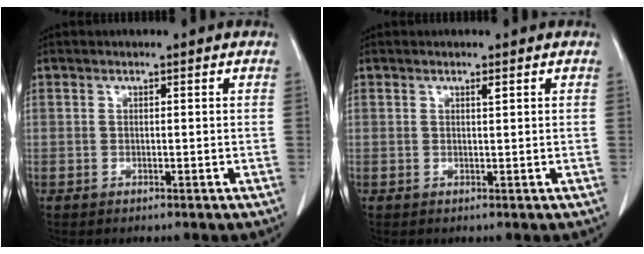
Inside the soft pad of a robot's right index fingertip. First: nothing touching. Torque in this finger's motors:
{"motor_torque": [0.01, 0.00, 0.00, 0.00]}